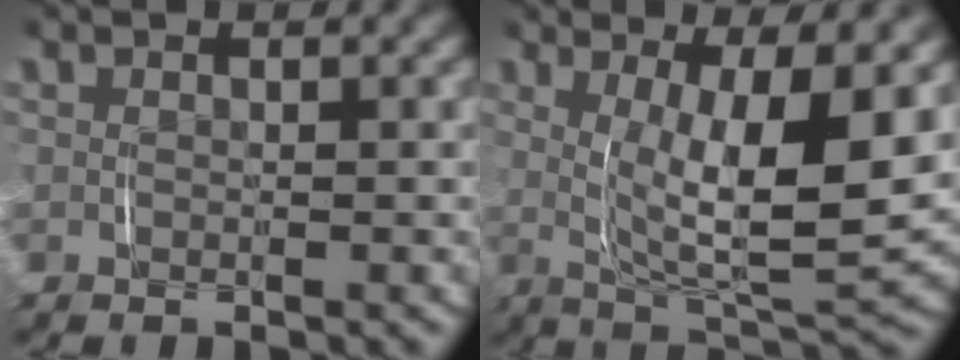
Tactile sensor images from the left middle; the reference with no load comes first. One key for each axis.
{"total": 10.0, "fx": 1.9, "fy": 3.6, "fz": 9.2, "tx": -0.141, "ty": -0.009, "tz": 0.033}